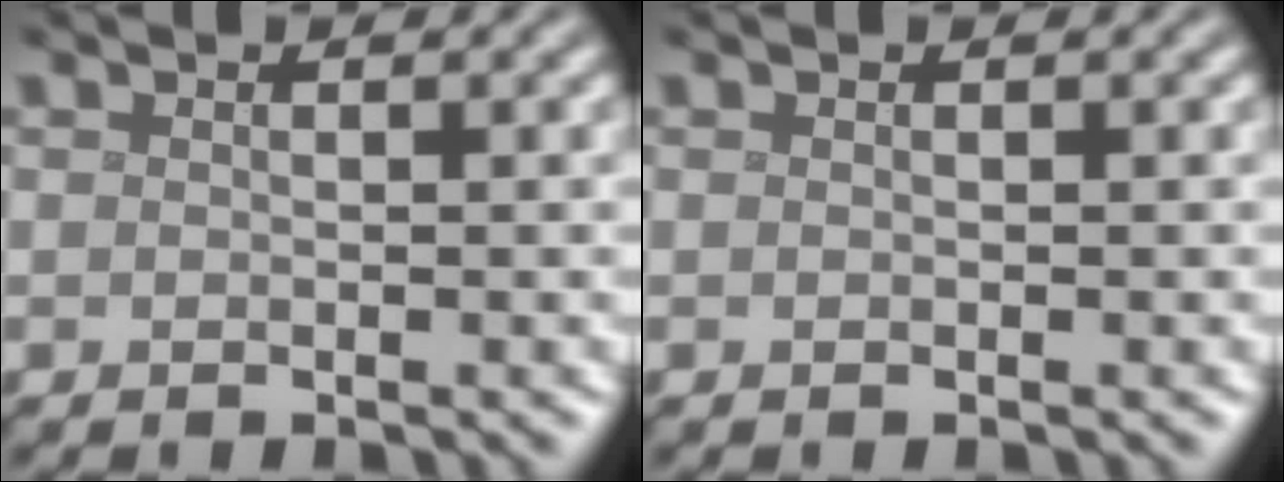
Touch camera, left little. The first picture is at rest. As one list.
[{"total": 0.0}]